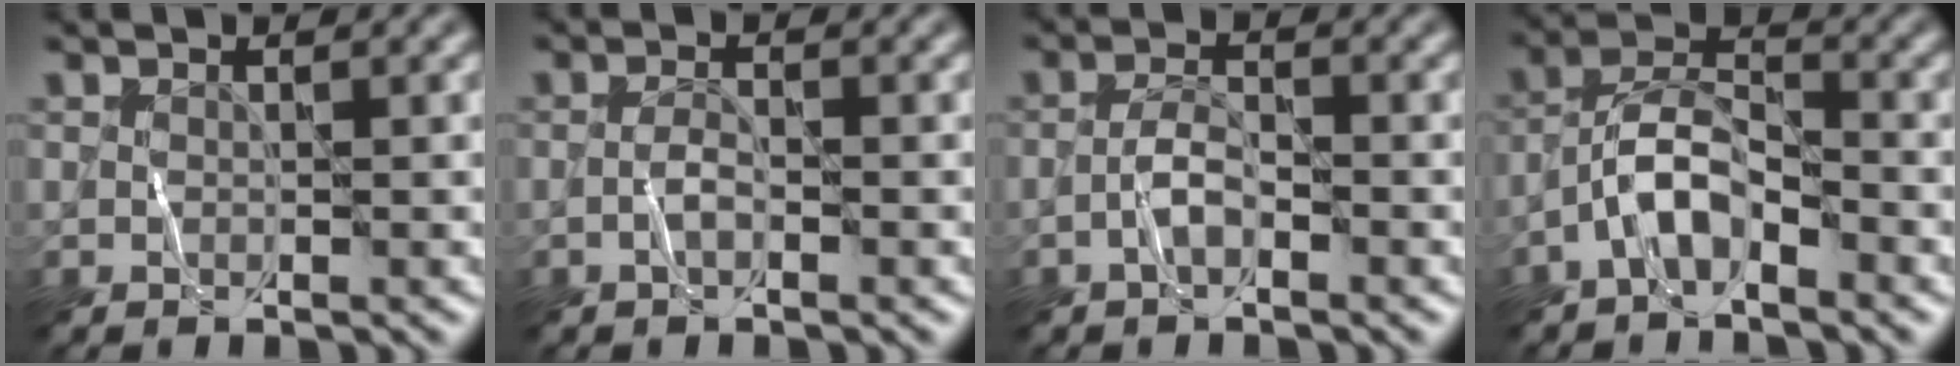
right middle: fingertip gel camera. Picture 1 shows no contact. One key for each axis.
{"total": 1.2, "fx": -0.5, "fy": 0.3, "fz": 1.0, "tx": -0.023, "ty": 0.004, "tz": -0.014}
{"total": 2.0, "fx": -1.0, "fy": 0.6, "fz": 1.5, "tx": -0.029, "ty": 0.010, "tz": -0.024}
{"total": 4.0, "fx": -2.5, "fy": 1.5, "fz": 2.8, "tx": -0.050, "ty": 0.017, "tz": -0.057}